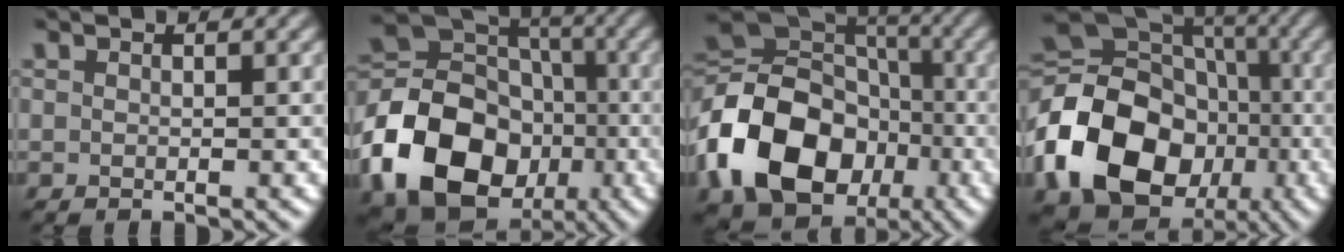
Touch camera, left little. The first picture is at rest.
{"total": 14.9, "force": [-5.4, 11.4, 7.9], "torque": [-0.194, -0.009, -0.107]}
{"total": 15.7, "force": [-5.1, 11.7, 9.0], "torque": [-0.207, -0.009, -0.106]}
{"total": 17.4, "force": [-5.0, 13.3, 10.0], "torque": [-0.217, 0.000, -0.099]}